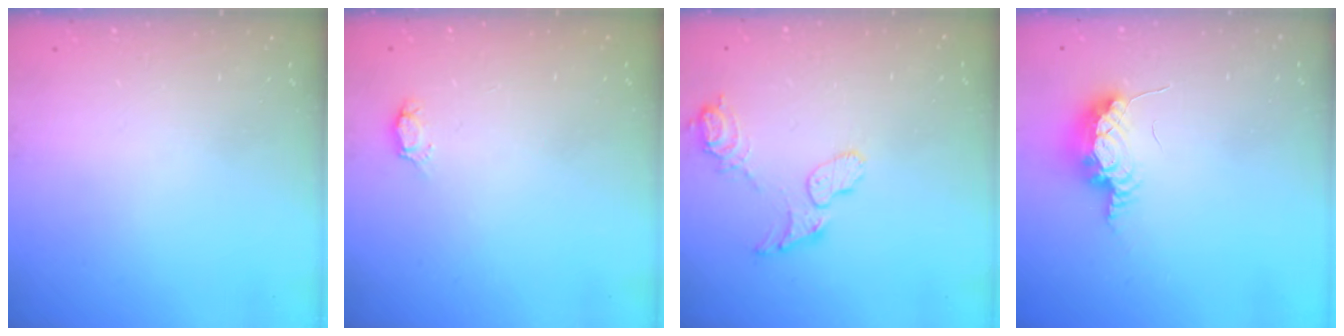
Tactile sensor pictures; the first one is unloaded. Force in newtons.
{"total": 3.1, "press": 3.1, "slide": 0.4}
{"total": 8.7, "press": 8.7, "slide": 0.7}
{"total": 14.3, "press": 9.4, "slide": 10.8}